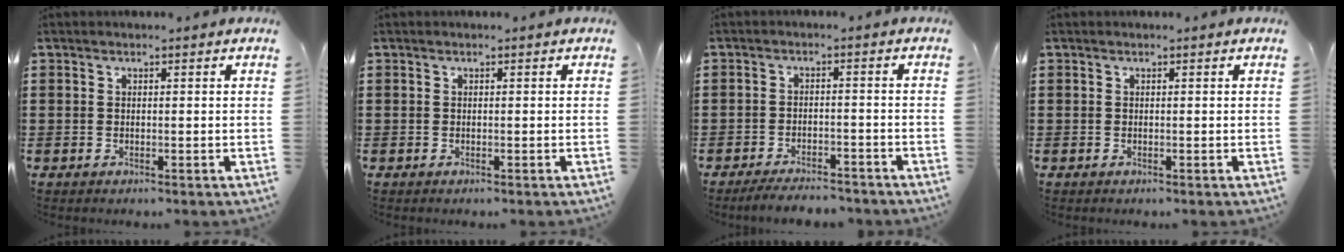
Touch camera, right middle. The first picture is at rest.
{"total": 0.0}
{"total": 3.5, "force": [-3.4, 0.5, 0.6], "torque": [-0.012, 0.003, -0.070]}
{"total": 0.0}